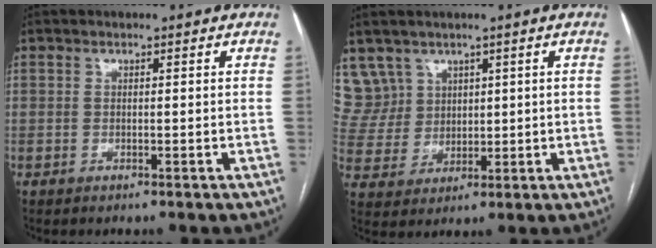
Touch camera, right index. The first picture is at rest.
{"total": 7.5, "force": [4.8, 5.8, -0.3], "torque": [0.006, 0.025, 0.110]}